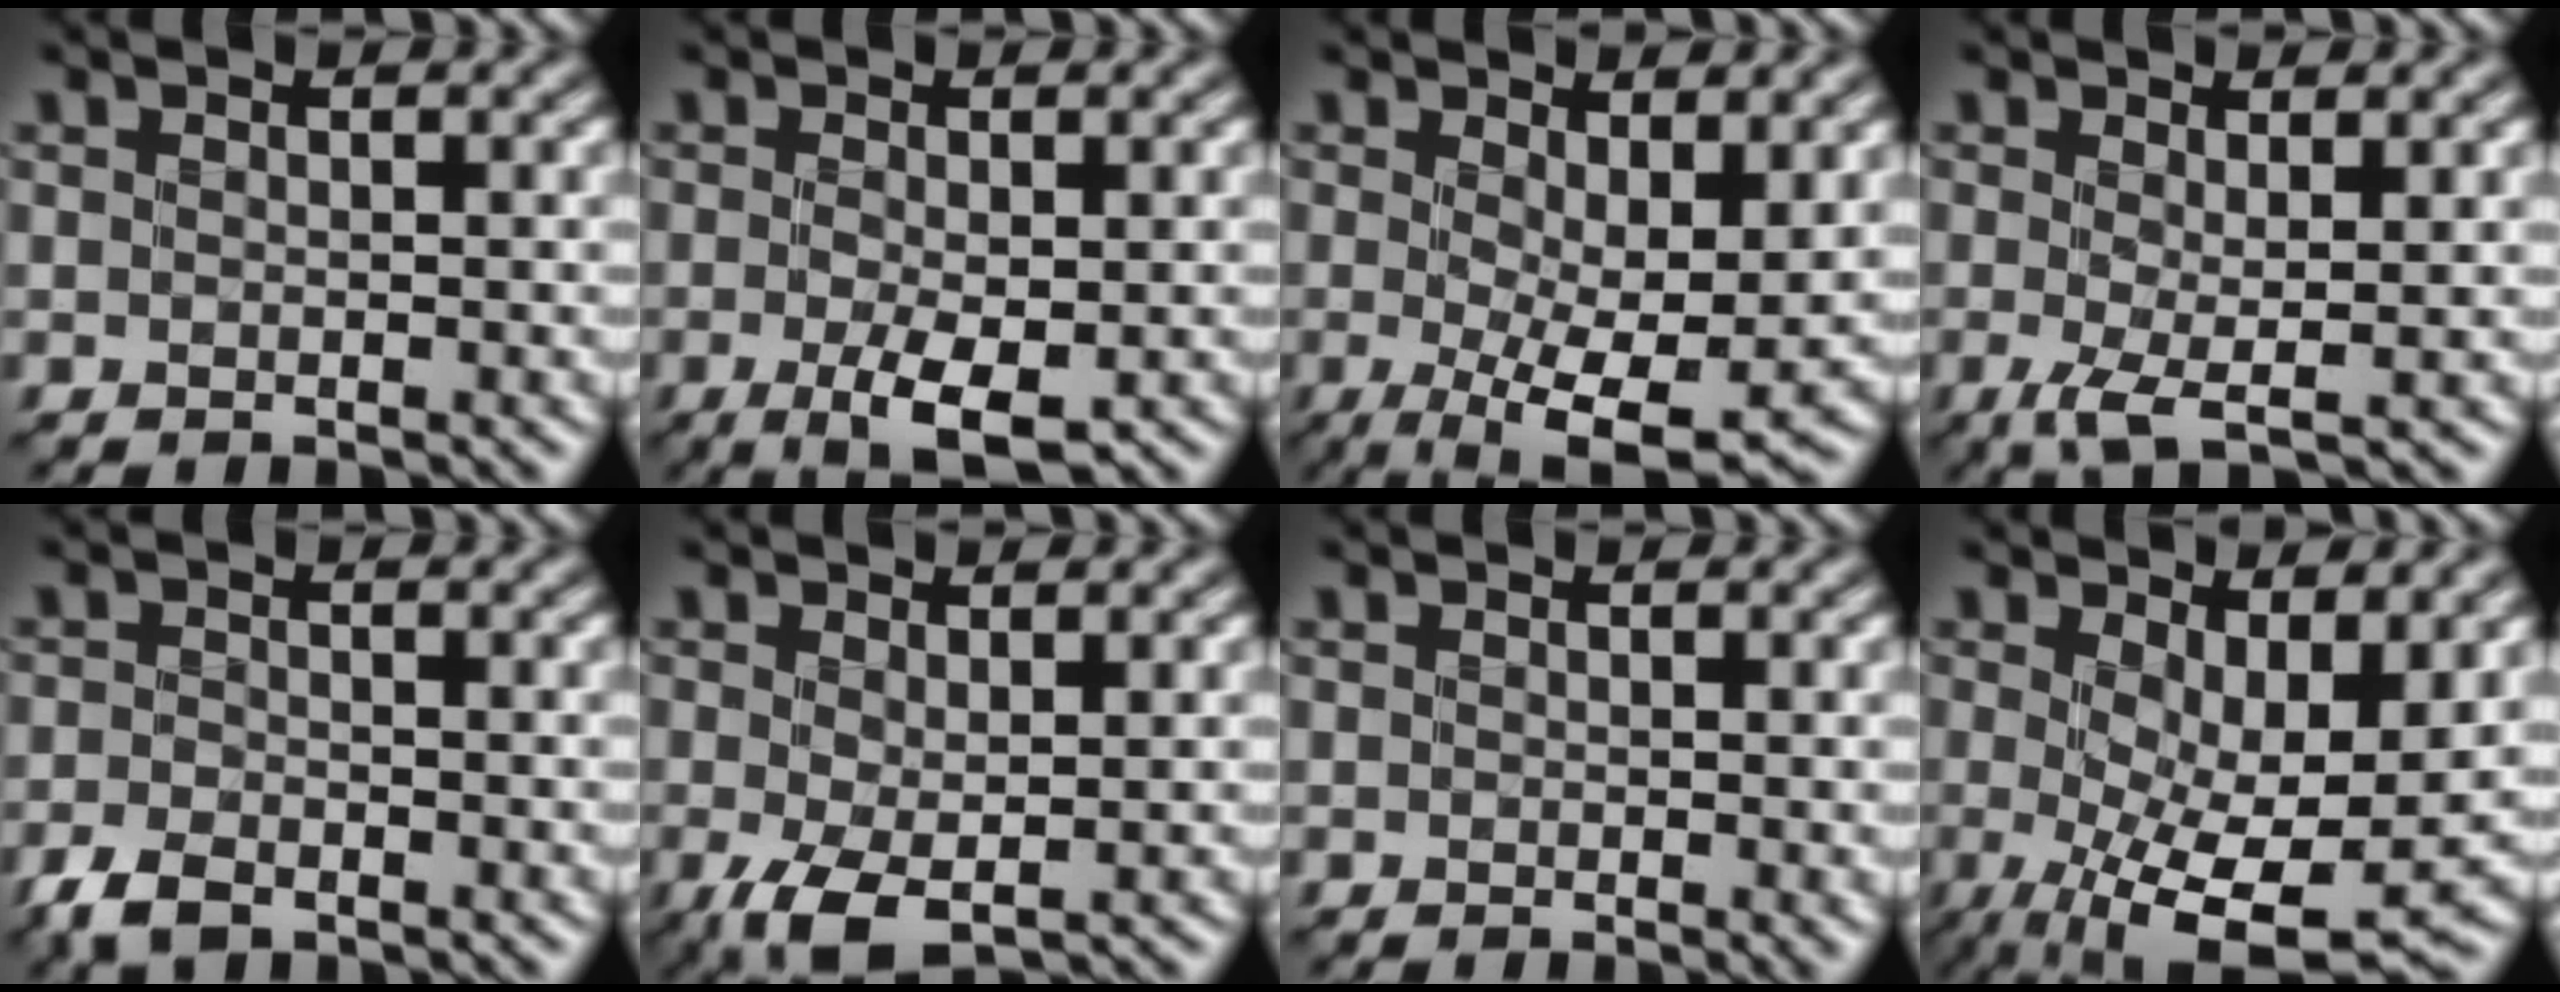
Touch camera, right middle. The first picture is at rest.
{"total": 3.5, "force": [-1.0, 1.0, 3.2], "torque": [-0.062, -0.011, -0.017]}
{"total": 8.1, "force": [0.0, 2.8, 7.6], "torque": [-0.123, -0.019, 0.001]}
{"total": 2.8, "force": [-0.2, 0.5, 2.7], "torque": [-0.055, -0.007, -0.005]}
{"total": 2.5, "force": [-1.9, 1.0, 1.3], "torque": [-0.031, -0.005, -0.043]}
{"total": 3.5, "force": [-0.6, 1.5, 3.1], "torque": [-0.074, -0.008, -0.011]}
{"total": 0.7, "force": [0.1, 0.0, 0.7], "torque": [-0.009, -0.001, 0.001]}
{"total": 9.6, "force": [-0.4, 3.6, 8.9], "torque": [-0.150, -0.020, -0.001]}